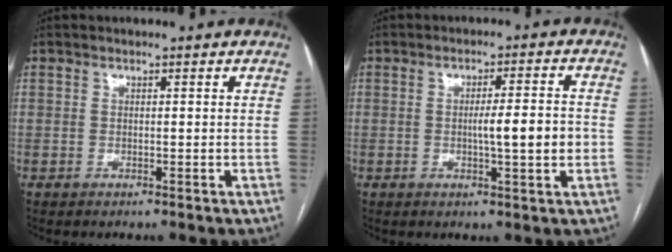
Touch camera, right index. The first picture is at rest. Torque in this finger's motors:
{"motor_torque": [1.02, 0.05, 0.49, 0.11]}